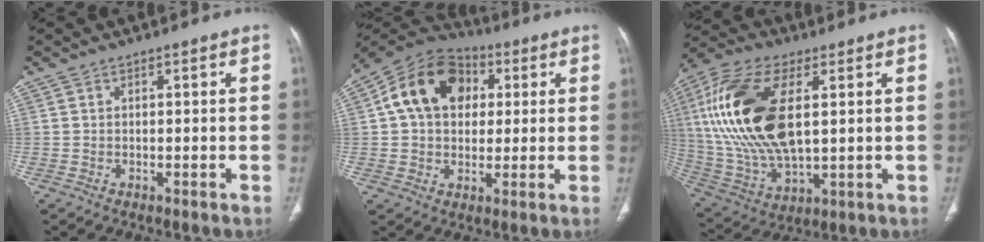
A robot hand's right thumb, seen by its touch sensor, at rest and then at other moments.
{"total": 15.8, "force": [3.6, 11.7, 10.0], "torque": [-0.151, 0.018, 0.050]}
{"total": 23.4, "force": [4.2, 11.5, 20.0], "torque": [-0.427, -0.010, 0.081]}